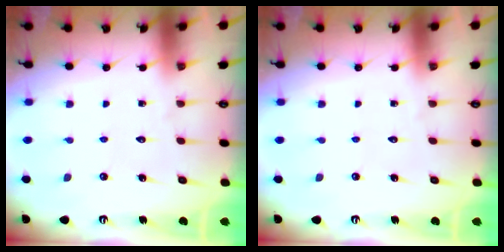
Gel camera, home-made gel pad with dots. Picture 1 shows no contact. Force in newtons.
{"total": 0.0}